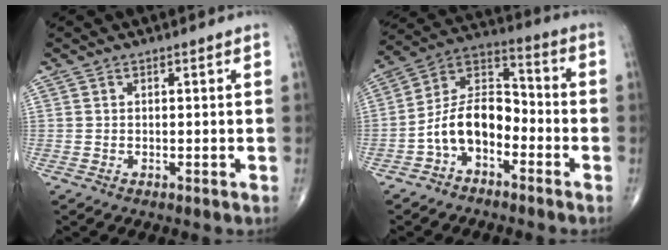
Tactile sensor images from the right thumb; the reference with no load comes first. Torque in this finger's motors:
{"motor_torque": [1.80, 1.93, 1.29, -0.45, 0.10]}